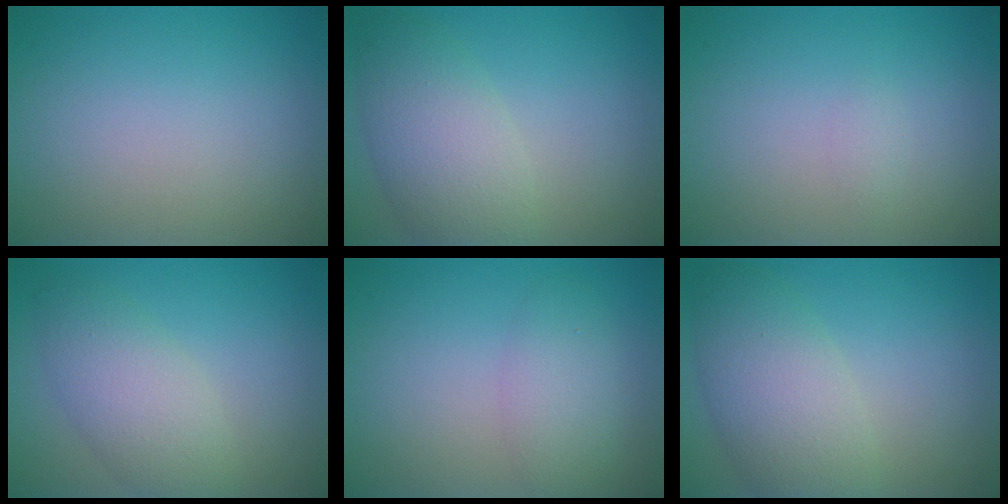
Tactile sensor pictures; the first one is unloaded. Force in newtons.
{"total": 5.5, "press": 5.5, "slide": 0.3}
{"total": 0.6, "press": 0.6, "slide": 0.1}
{"total": 4.3, "press": 4.3, "slide": 0.3}
{"total": 2.8, "press": 2.8, "slide": 0.1}
{"total": 5.7, "press": 5.7, "slide": 0.3}